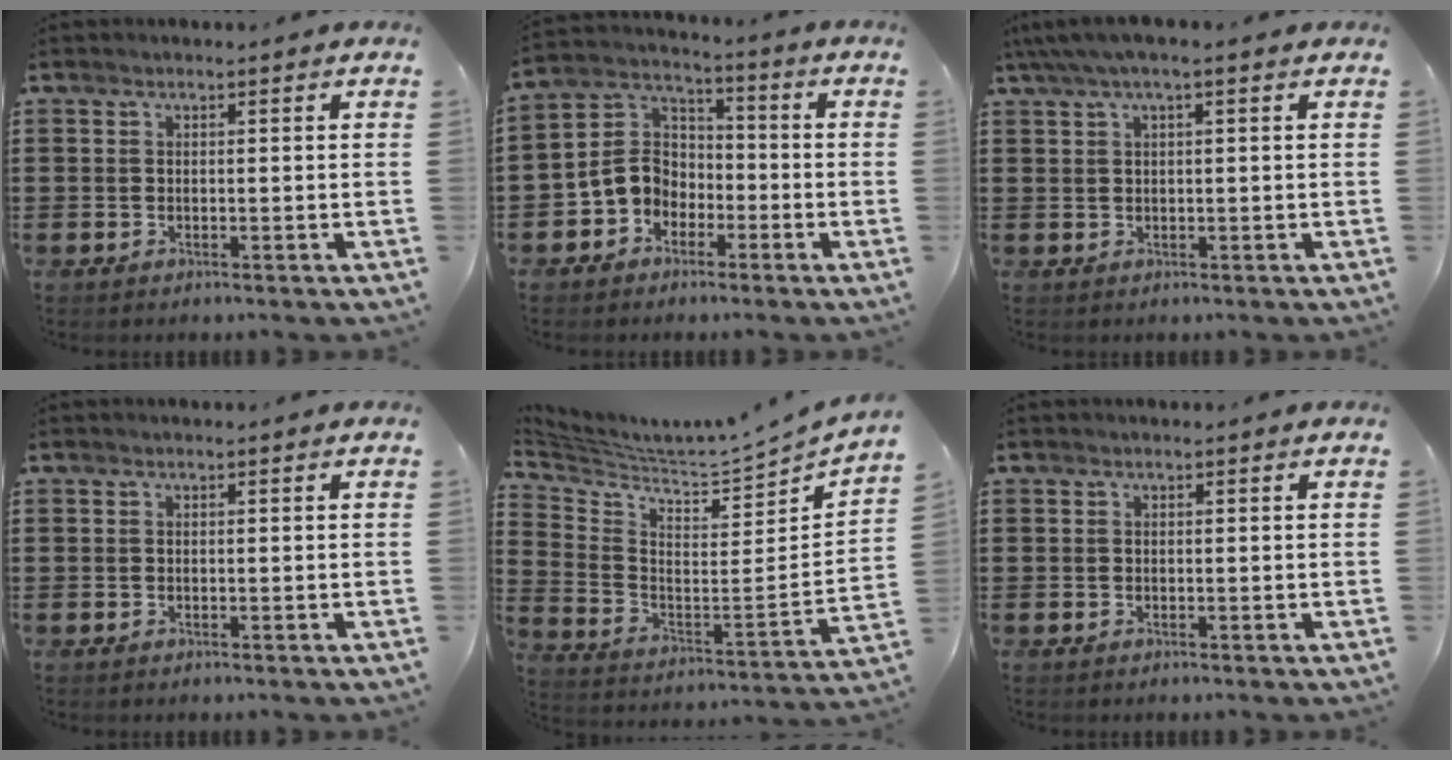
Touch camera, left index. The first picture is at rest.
{"total": 7.1, "force": [-2.4, 6.1, 2.6], "torque": [-0.088, 0.014, -0.055]}
{"total": 2.3, "force": [0.6, 0.5, 2.1], "torque": [-0.039, 0.003, 0.009]}
{"total": 0.0}
{"total": 3.0, "force": [2.9, -0.5, 0.5], "torque": [-0.035, -0.059, 0.042]}
{"total": 0.0}